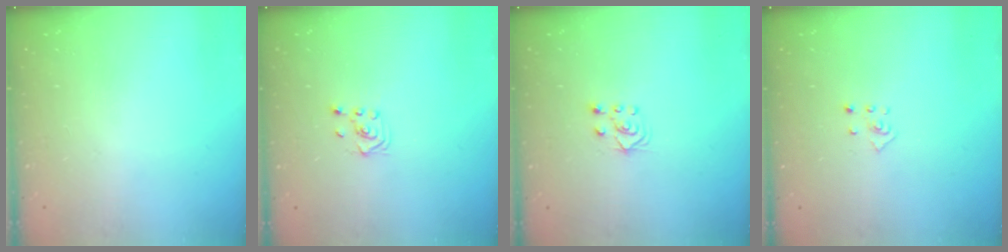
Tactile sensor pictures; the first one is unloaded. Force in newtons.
{"total": 2.3, "press": 2.2, "slide": 0.8}
{"total": 4.1, "press": 4.1, "slide": 0.7}
{"total": 3.9, "press": 3.9, "slide": 0.2}